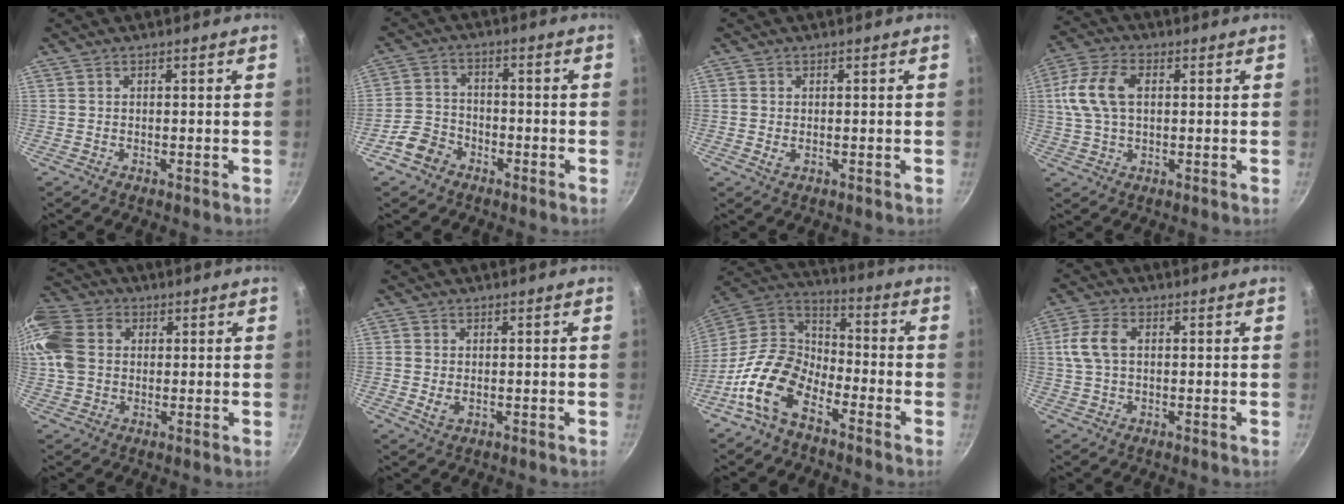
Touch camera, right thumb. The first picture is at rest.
{"total": 6.3, "force": [-3.6, 4.6, 2.1], "torque": [-0.028, 0.035, -0.073]}
{"total": 1.8, "force": [-0.2, 1.3, 1.3], "torque": [-0.024, -0.002, -0.004]}
{"total": 10.6, "force": [1.6, 6.6, 8.1], "torque": [-0.160, 0.017, 0.023]}
{"total": 18.4, "force": [3.8, 14.5, 10.7], "torque": [-0.249, 0.031, 0.059]}
{"total": 2.8, "force": [-0.2, 2.0, 1.9], "torque": [-0.037, -0.004, 0.000]}
{"total": 14.7, "force": [-8.3, 8.5, 8.6], "torque": [-0.136, 0.069, -0.186]}
{"total": 6.5, "force": [0.9, 4.1, 4.9], "torque": [-0.101, 0.013, 0.014]}